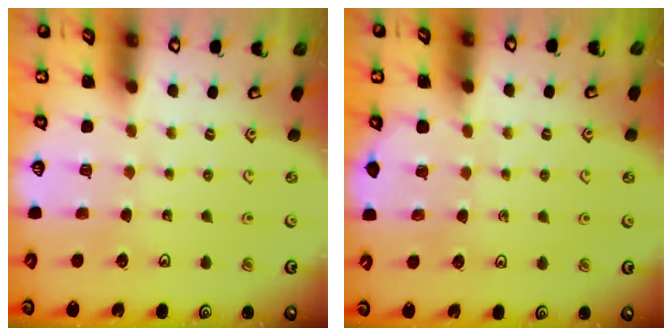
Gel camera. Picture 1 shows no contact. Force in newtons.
{"total": 1.6, "press": 1.5, "slide": 0.3}